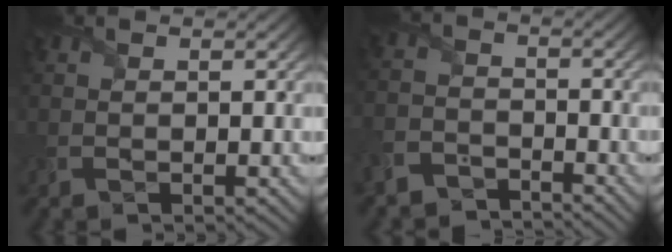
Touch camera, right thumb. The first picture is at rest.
{"total": 4.7, "force": [-4.4, 1.6, 0.9], "torque": [-0.021, -0.005, -0.097]}